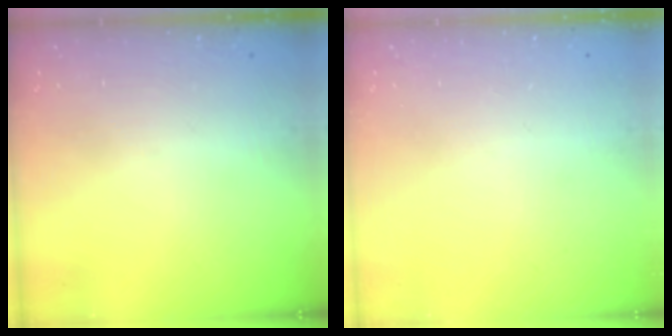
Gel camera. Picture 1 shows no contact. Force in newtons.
{"total": 0.0}